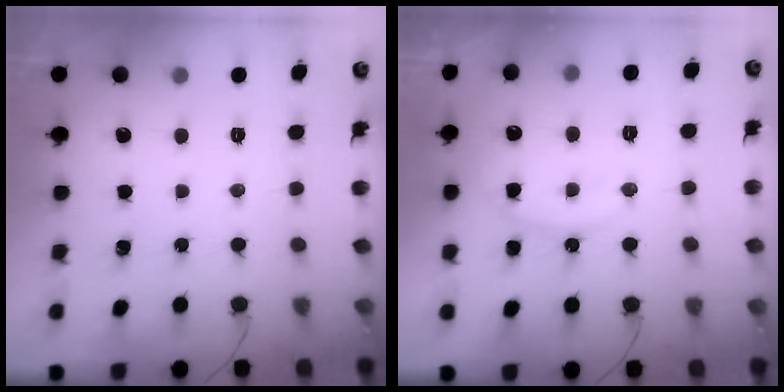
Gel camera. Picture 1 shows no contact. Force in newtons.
{"total": 12.8, "press": 12.7, "slide": 1.0}